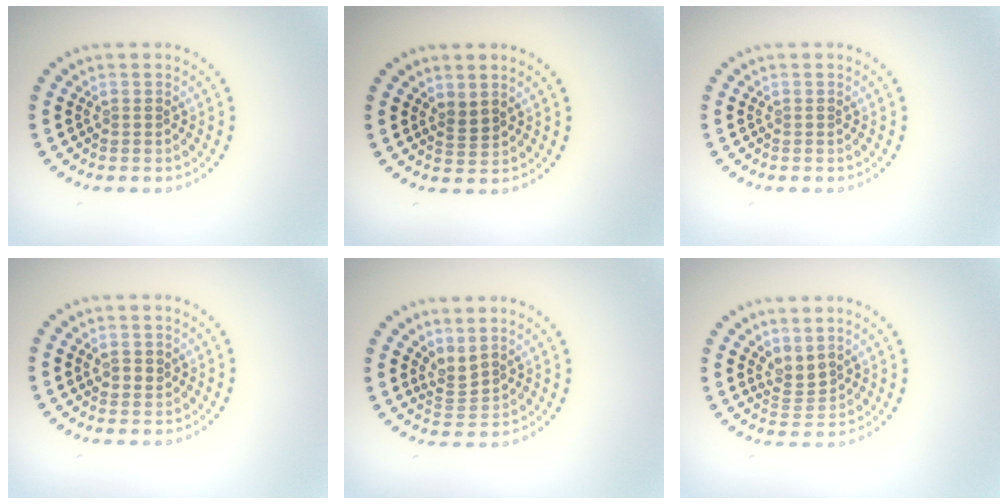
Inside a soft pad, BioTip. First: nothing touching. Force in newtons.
{"total": 1.3, "press": 1.1, "slide": 0.8}
{"total": 0.0}
{"total": 1.3, "press": 1.1, "slide": 0.7}
{"total": 2.1, "press": 1.4, "slide": 1.6}
{"total": 2.0, "press": 1.4, "slide": 1.4}